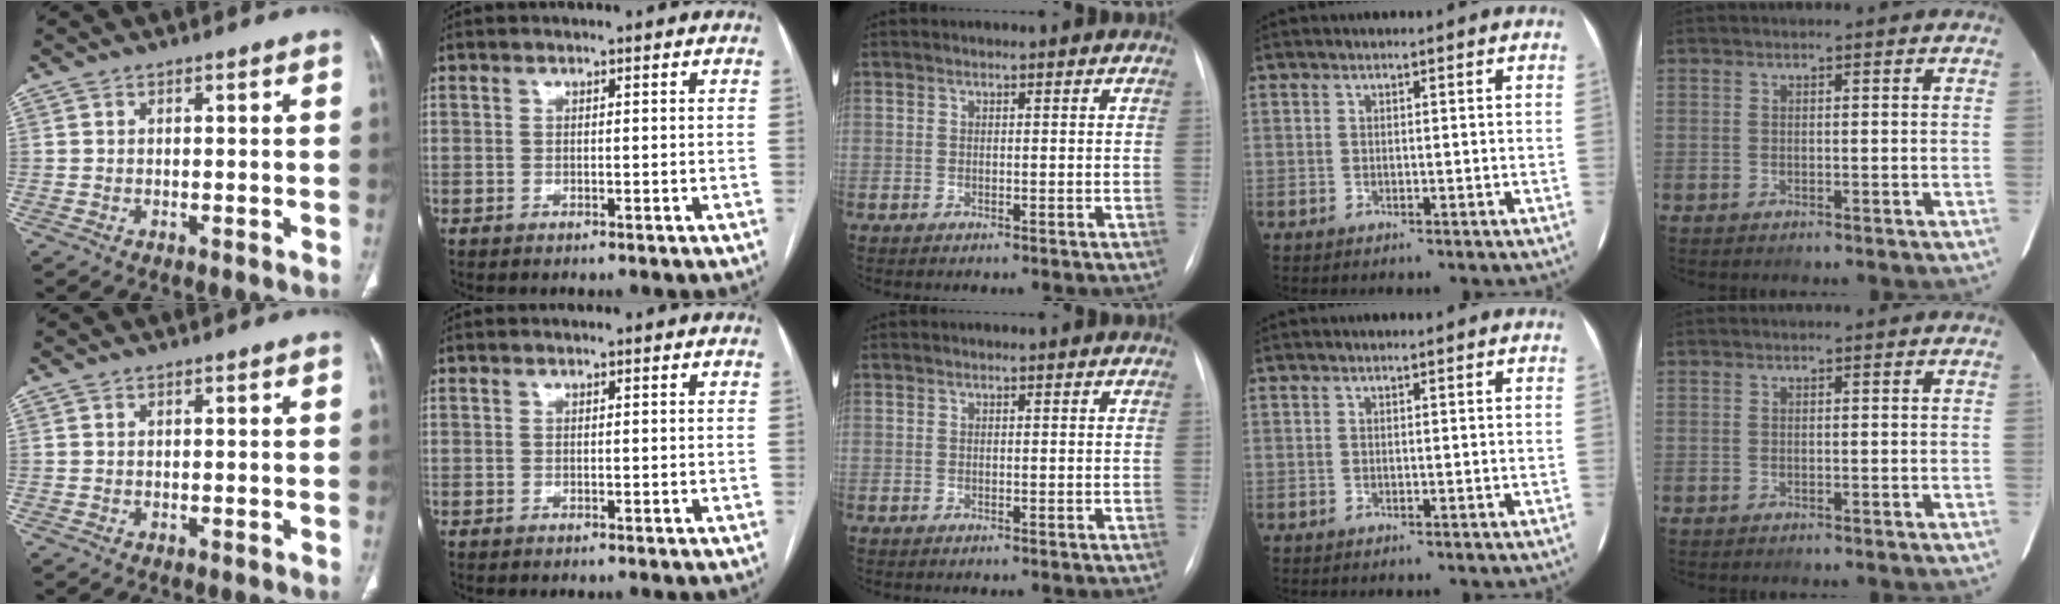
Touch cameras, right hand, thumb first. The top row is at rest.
{}